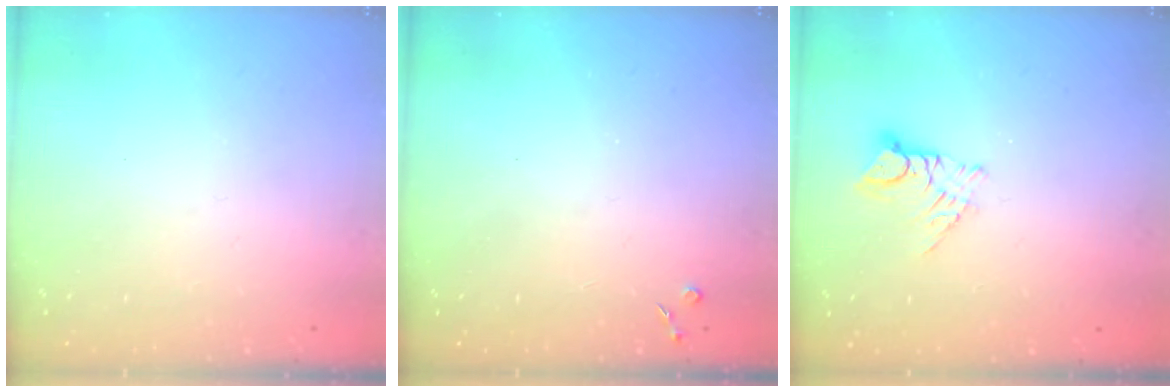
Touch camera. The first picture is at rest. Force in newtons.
{"total": 2.8, "press": 2.8, "slide": 0.5}
{"total": 7.5, "press": 7.5, "slide": 0.7}